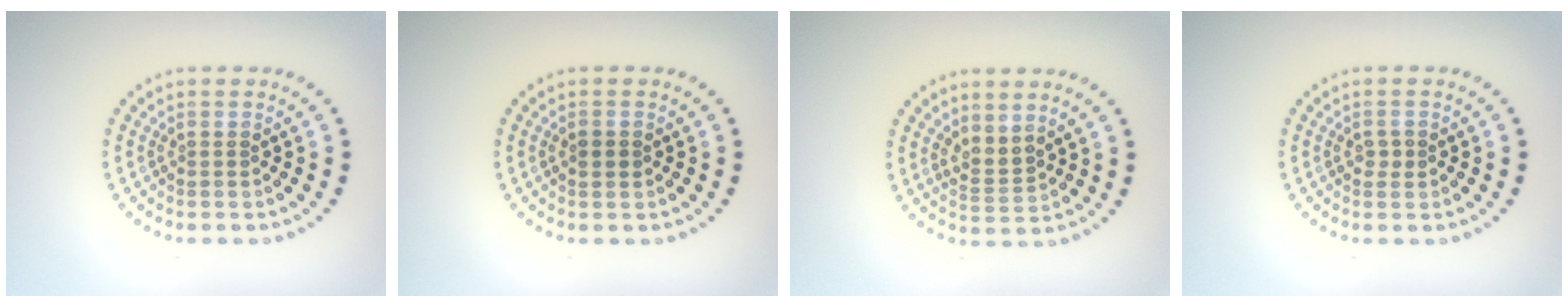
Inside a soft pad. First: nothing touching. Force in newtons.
{"total": 1.0, "press": 1.0, "slide": 0.0}
{"total": 2.1, "press": 1.6, "slide": 1.3}
{"total": 1.0, "press": 1.0, "slide": 0.1}